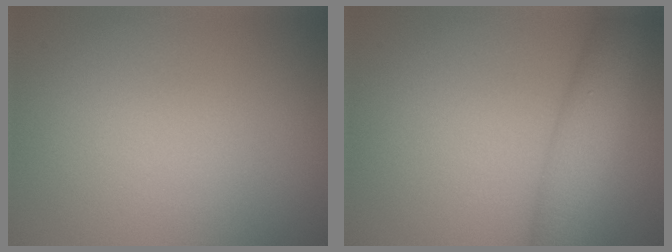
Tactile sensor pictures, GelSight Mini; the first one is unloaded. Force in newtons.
{"total": 4.7, "press": 4.7, "slide": 0.3}